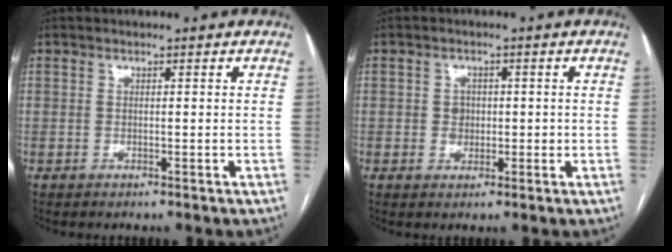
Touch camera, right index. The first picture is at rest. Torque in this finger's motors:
{"motor_torque": [0.37, 0.01, 0.00, 0.03]}